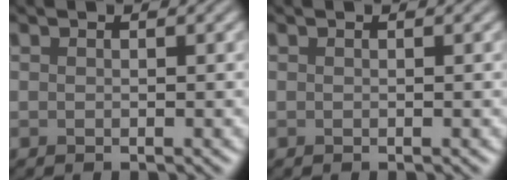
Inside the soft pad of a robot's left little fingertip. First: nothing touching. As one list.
[{"total": 0.0}]